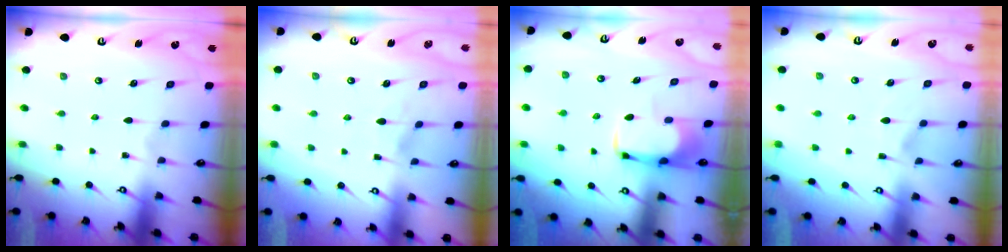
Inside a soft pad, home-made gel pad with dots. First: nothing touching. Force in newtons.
{"total": 2.9, "press": 2.7, "slide": 1.1}
{"total": 1.8, "press": 1.7, "slide": 0.5}
{"total": 2.1, "press": 1.8, "slide": 1.2}